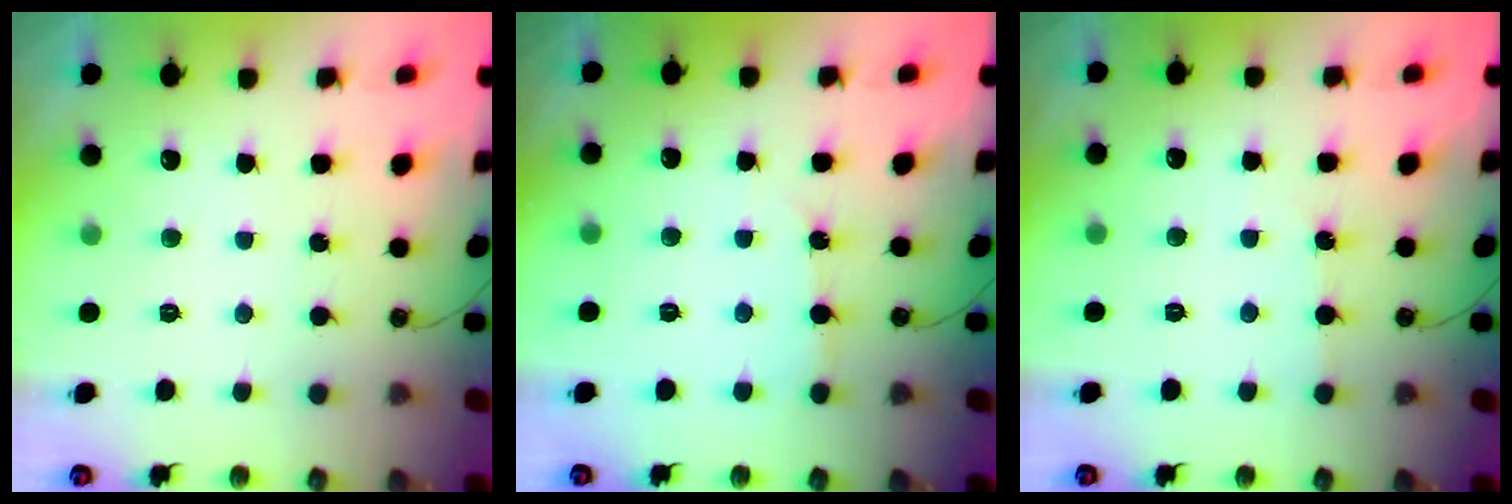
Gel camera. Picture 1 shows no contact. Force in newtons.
{"total": 4.5, "press": 4.5, "slide": 0.3}
{"total": 2.9, "press": 2.8, "slide": 0.5}